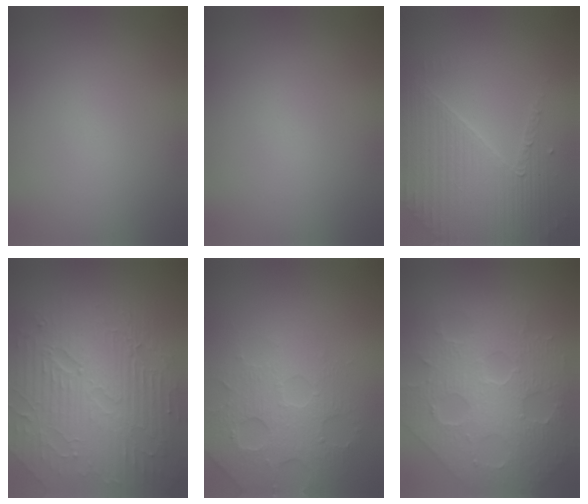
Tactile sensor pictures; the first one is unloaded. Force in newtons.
{"total": 0.0}
{"total": 4.0, "press": 3.8, "slide": 1.3}
{"total": 9.7, "press": 6.3, "slide": 7.4}
{"total": 4.3, "press": 4.0, "slide": 1.6}
{"total": 8.7, "press": 6.1, "slide": 6.1}